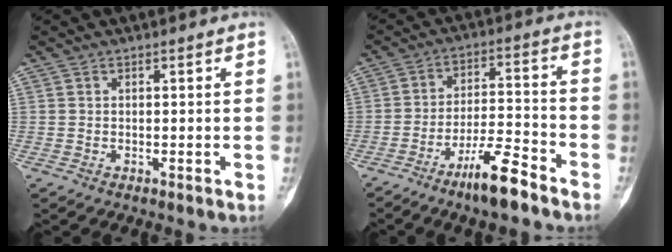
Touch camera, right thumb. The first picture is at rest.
{"total": 9.7, "force": [-6.9, 1.8, 6.6], "torque": [-0.119, 0.053, -0.122]}